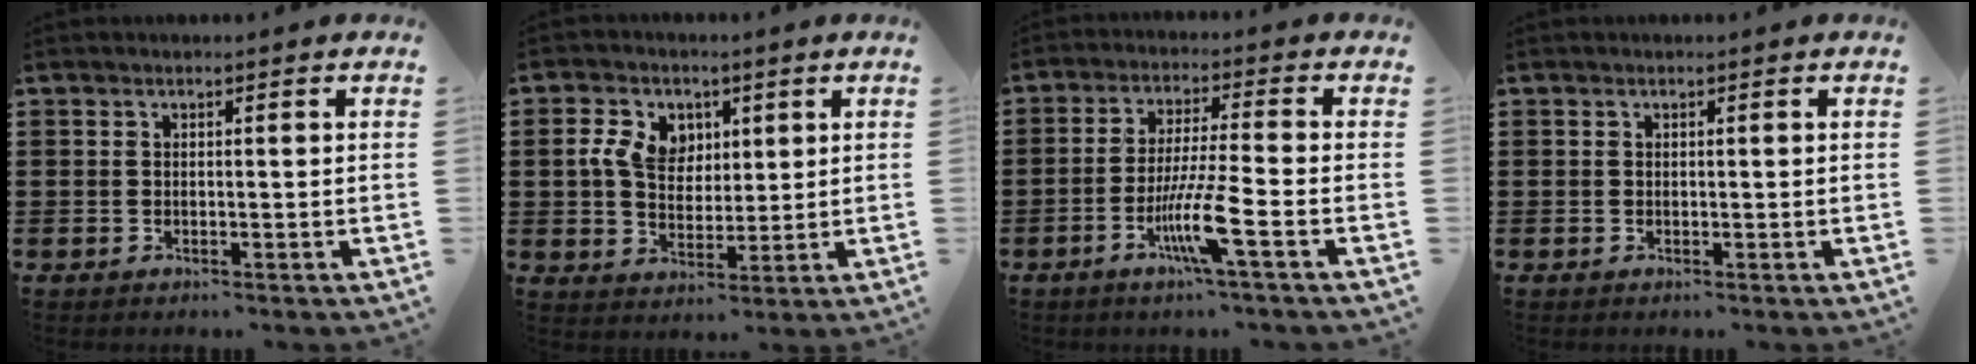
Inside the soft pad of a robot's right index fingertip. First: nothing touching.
{"total": 6.5, "force": [1.8, 5.0, 3.8], "torque": [-0.101, 0.014, 0.029]}
{"total": 8.5, "force": [-3.8, 0.0, 7.6], "torque": [-0.151, -0.016, -0.073]}
{"total": 0.0}